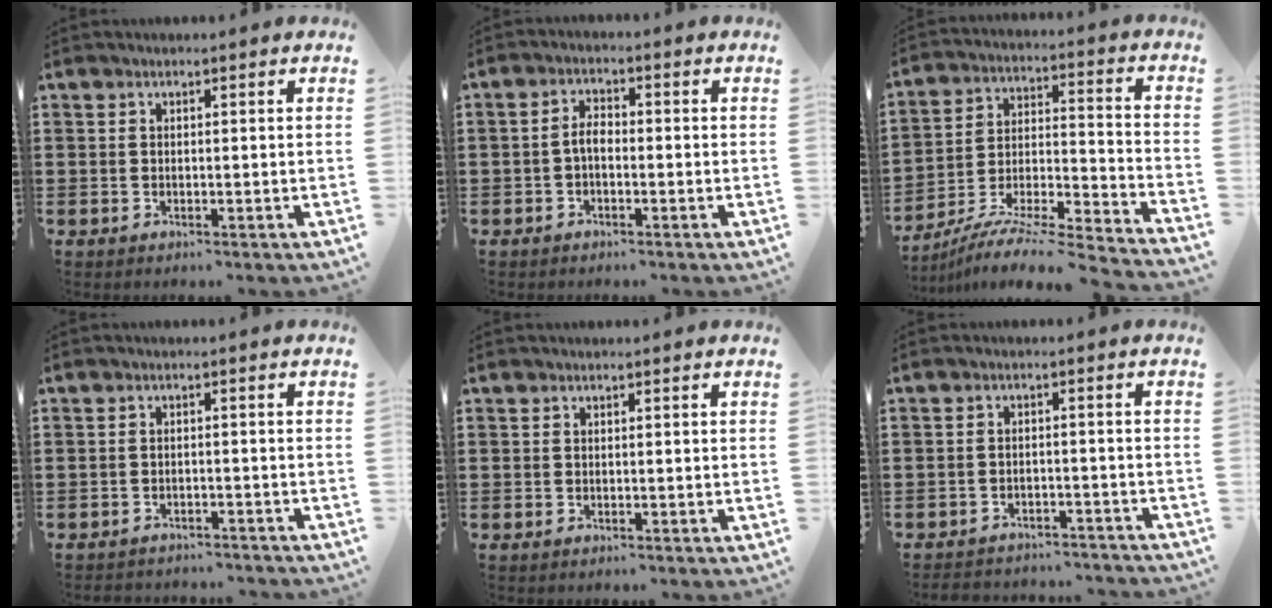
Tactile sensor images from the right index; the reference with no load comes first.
{"total": 2.6, "force": [-0.7, 1.1, 2.2], "torque": [-0.049, 0.002, -0.018]}
{"total": 8.0, "force": [-7.4, 0.0, 3.1], "torque": [-0.049, 0.001, -0.152]}
{"total": 1.8, "force": [-1.8, 0.2, -0.1], "torque": [-0.006, 0.001, -0.040]}
{"total": 0.0}
{"total": 2.7, "force": [-2.7, 0.3, 0.0], "torque": [-0.007, -0.001, -0.057]}